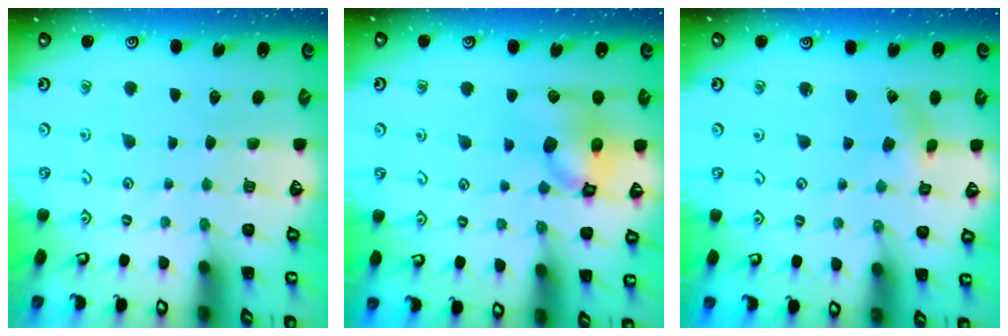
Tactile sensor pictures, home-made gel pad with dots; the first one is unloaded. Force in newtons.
{"total": 13.5, "press": 13.4, "slide": 2.0}
{"total": 1.8, "press": 1.8, "slide": 0.3}